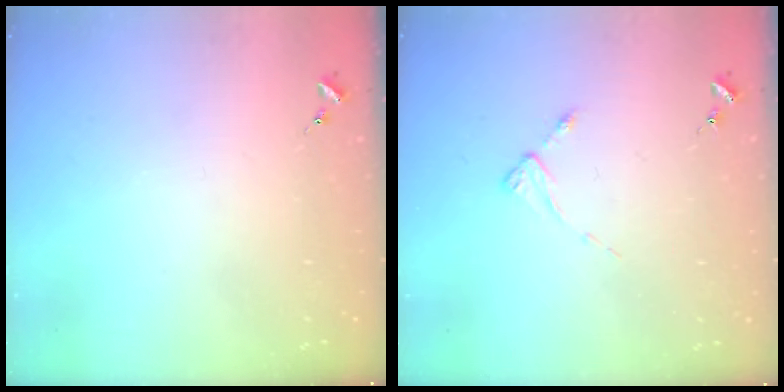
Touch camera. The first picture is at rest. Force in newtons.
{"total": 2.4, "press": 2.4, "slide": 0.3}